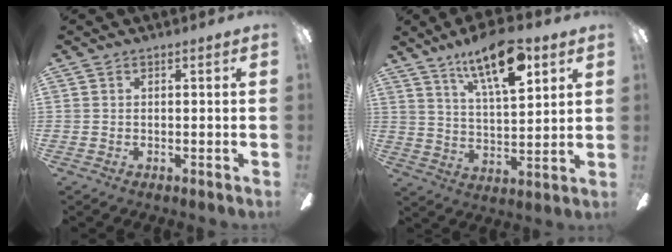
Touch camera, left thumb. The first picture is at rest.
{"total": 15.4, "force": [9.9, 5.2, 10.6], "torque": [-0.174, -0.042, 0.164]}